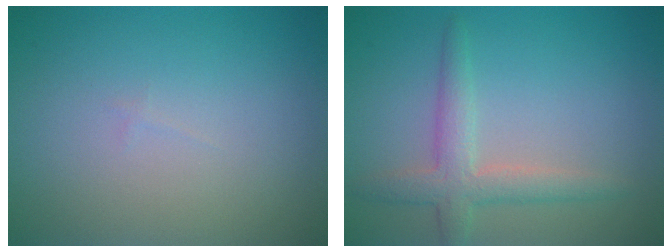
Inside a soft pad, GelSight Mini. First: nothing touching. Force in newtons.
{"total": 3.1, "press": 3.1, "slide": 0.0}